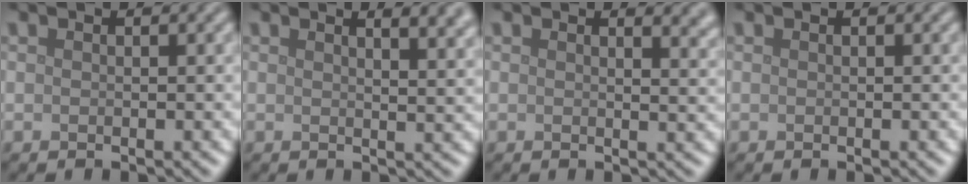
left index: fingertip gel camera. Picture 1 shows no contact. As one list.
[{"total": 5.6, "force": [3.4, 2.3, 3.8], "torque": [-0.015, 0.028, 0.027]}, {"total": 3.0, "force": [2.1, 1.3, 1.7], "torque": [-0.007, 0.002, 0.025]}, {"total": 0.0}]